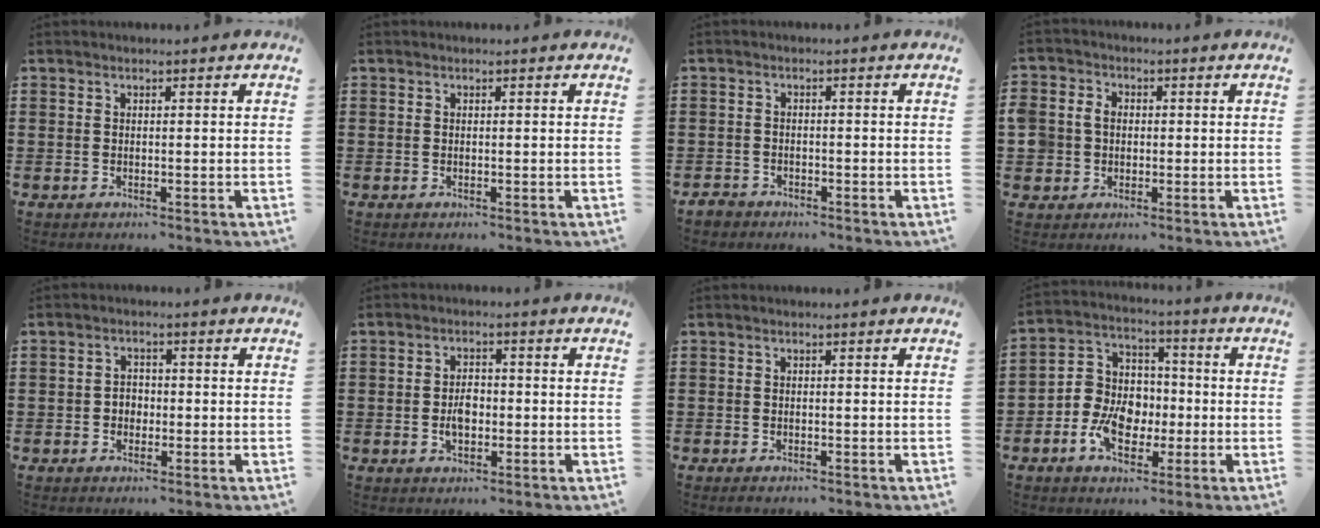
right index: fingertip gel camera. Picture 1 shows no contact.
{"total": 0.0}
{"total": 1.8, "force": [-1.6, 0.8, 0.1], "torque": [-0.007, 0.004, -0.035]}
{"total": 3.9, "force": [-0.2, 3.7, 1.1], "torque": [-0.044, 0.012, -0.007]}
{"total": 2.0, "force": [-0.7, 1.7, 0.9], "torque": [-0.021, 0.005, -0.017]}
{"total": 3.4, "force": [-0.6, 2.1, 2.6], "torque": [-0.042, 0.002, -0.013]}
{"total": 0.8, "force": [-0.7, 0.3, 0.2], "torque": [-0.004, -0.002, -0.014]}
{"total": 8.6, "force": [-2.5, 6.8, 4.5], "torque": [-0.104, 0.017, -0.048]}